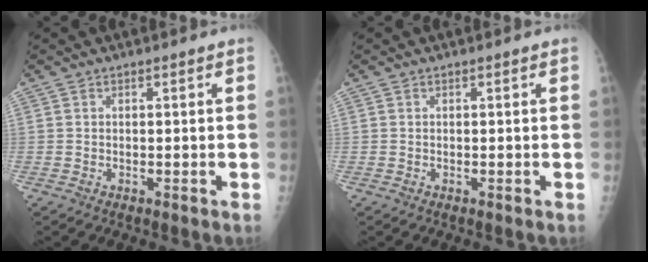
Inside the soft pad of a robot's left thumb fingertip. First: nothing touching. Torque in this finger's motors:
{"motor_torque": [0.00, 0.00, 0.00, 0.00, 0.00]}